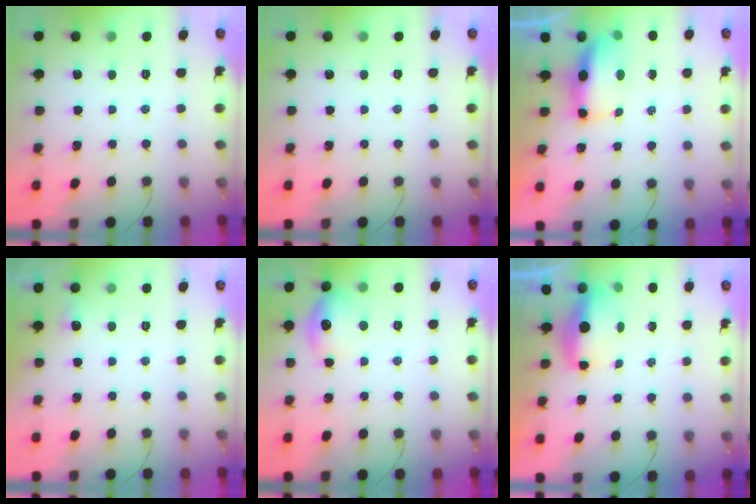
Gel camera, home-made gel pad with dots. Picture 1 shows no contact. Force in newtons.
{"total": 0.0}
{"total": 13.6, "press": 9.2, "slide": 10.0}
{"total": 7.7, "press": 3.7, "slide": 6.7}
{"total": 10.2, "press": 10.2, "slide": 1.1}
{"total": 5.5, "press": 5.5, "slide": 0.5}